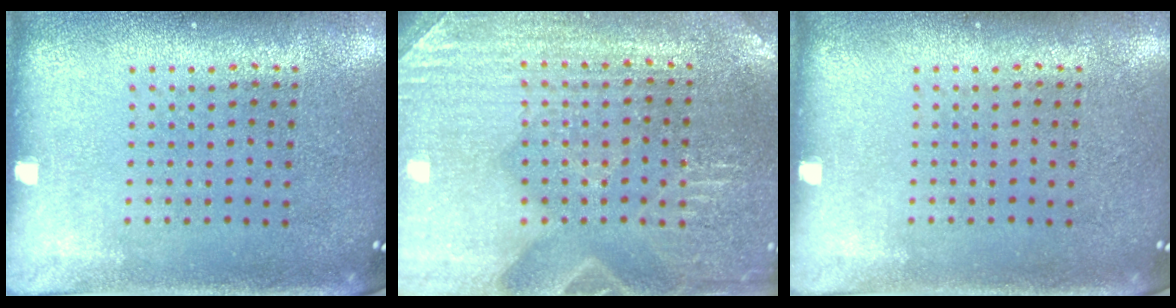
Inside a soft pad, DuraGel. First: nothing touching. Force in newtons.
{"total": 3.3, "press": 3.3, "slide": 0.5}
{"total": 0.0}